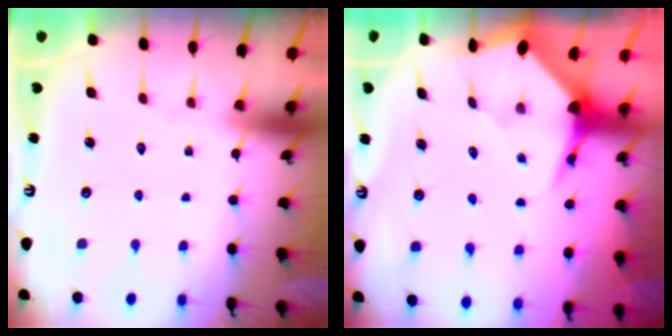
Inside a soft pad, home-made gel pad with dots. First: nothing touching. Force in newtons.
{"total": 3.9, "press": 3.9, "slide": 0.5}